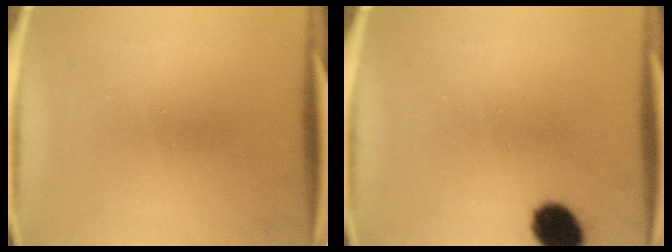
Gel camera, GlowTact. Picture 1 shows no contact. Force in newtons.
{"total": 8.2}